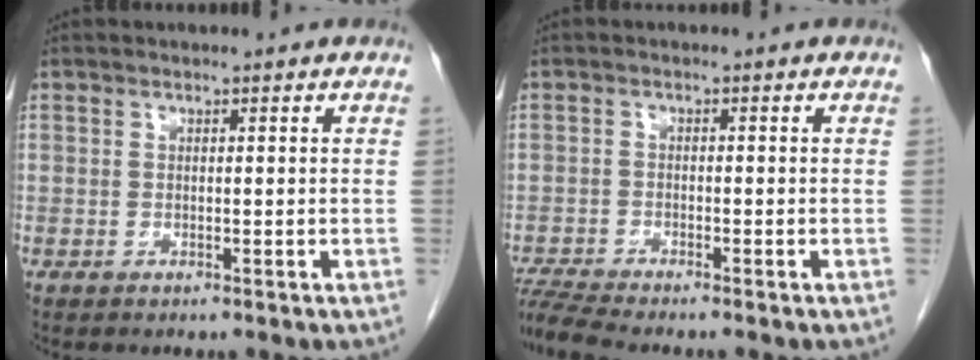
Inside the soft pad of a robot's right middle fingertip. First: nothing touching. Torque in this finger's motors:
{"motor_torque": [0.80, -0.76, 0.04, 0.03]}